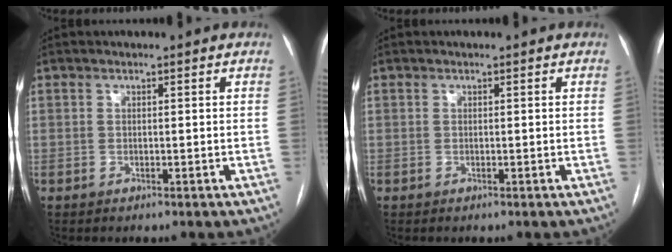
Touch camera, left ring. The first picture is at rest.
{"total": 0.0}